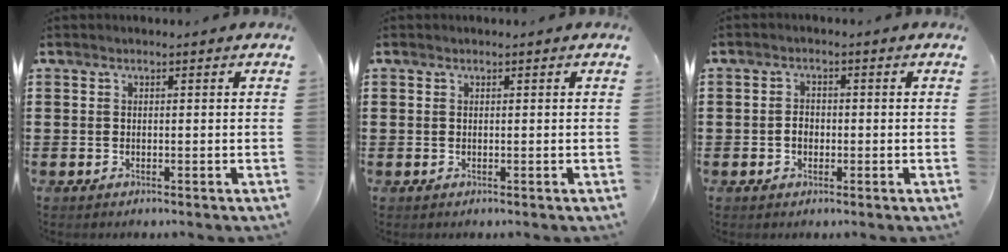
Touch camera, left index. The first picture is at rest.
{"total": 0.0}
{"total": 1.9, "force": [-0.4, 1.5, 1.1], "torque": [-0.026, 0.005, -0.010]}